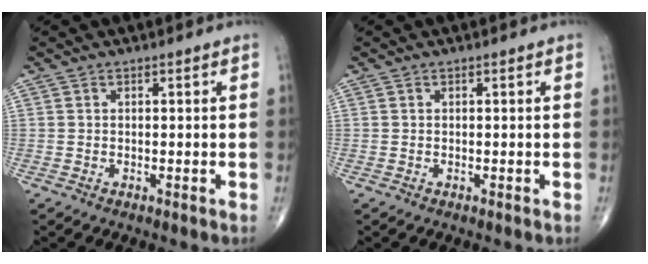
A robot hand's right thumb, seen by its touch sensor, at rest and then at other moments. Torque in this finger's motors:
{"motor_torque": [0.00, 0.00, 0.00, 0.00, 0.00]}